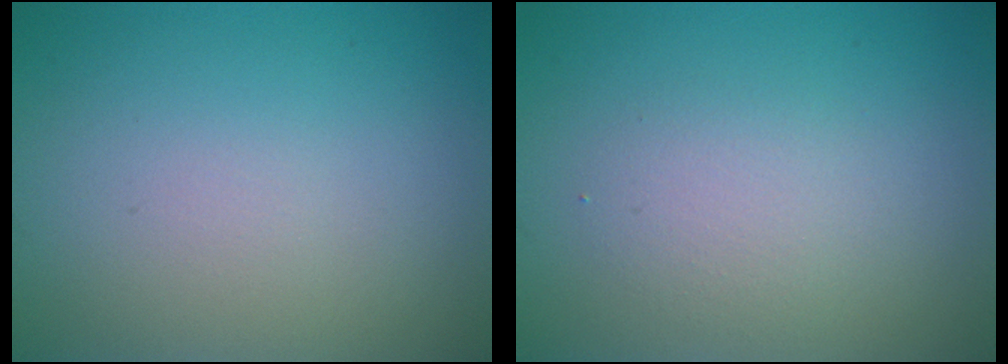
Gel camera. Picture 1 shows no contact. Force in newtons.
{"total": 2.1, "press": 2.1, "slide": 0.1}